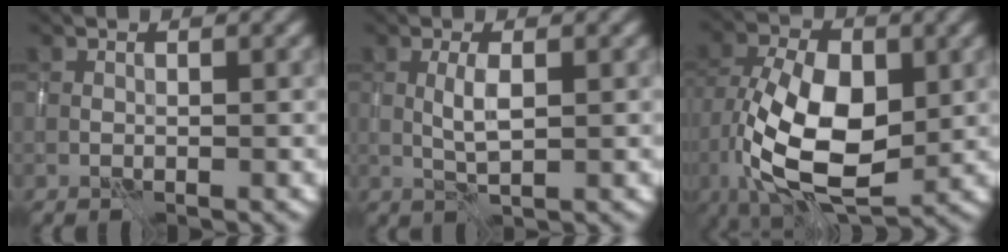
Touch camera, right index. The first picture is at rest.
{"total": 2.0, "force": [-0.1, 0.4, 1.9], "torque": [-0.042, 0.002, -0.002]}
{"total": 11.7, "force": [-1.8, 6.3, 9.6], "torque": [-0.188, -0.007, -0.038]}